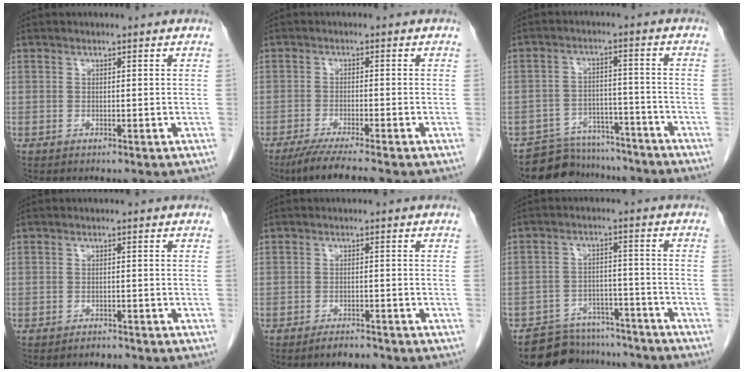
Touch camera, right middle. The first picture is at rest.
{"total": 6.7, "force": [-5.4, -0.5, 3.9], "torque": [-0.060, -0.020, -0.090]}
{"total": 9.7, "force": [-8.9, 3.7, 0.1], "torque": [0.014, 0.024, -0.130]}
{"total": 1.3, "force": [-1.1, 0.5, 0.4], "torque": [-0.010, 0.000, -0.014]}
{"total": 2.5, "force": [-2.1, 0.8, 1.2], "torque": [-0.023, -0.002, -0.029]}
{"total": 10.6, "force": [-9.7, 4.2, 1.1], "torque": [-0.003, 0.015, -0.138]}